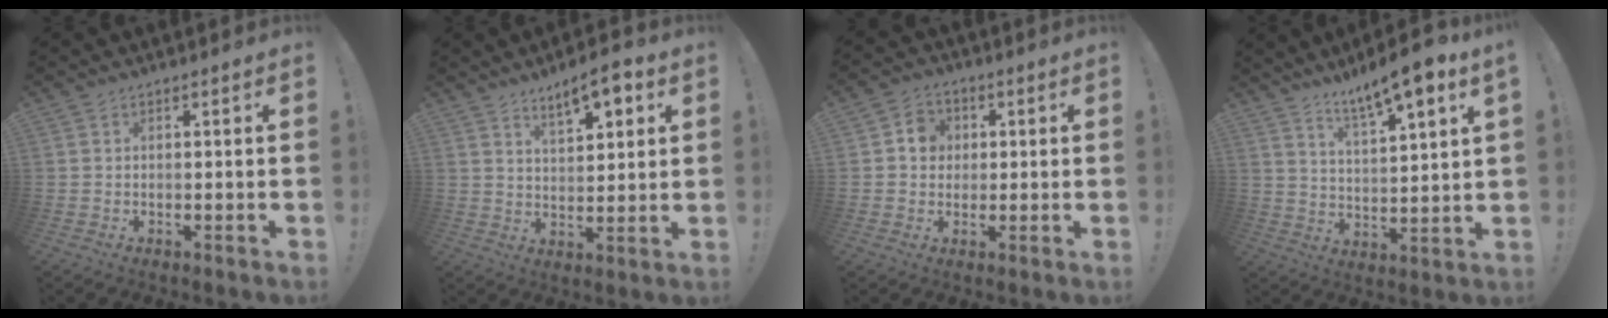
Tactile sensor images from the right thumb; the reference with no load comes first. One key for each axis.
{"total": 9.0, "fx": 6.1, "fy": 3.0, "fz": 5.9, "tx": -0.089, "ty": -0.029, "tz": 0.104}
{"total": 6.5, "fx": 1.3, "fy": 5.8, "fz": 2.6, "tx": -0.031, "ty": 0.002, "tz": 0.025}
{"total": 10.7, "fx": 8.2, "fy": 0.9, "fz": 6.8, "tx": -0.121, "ty": -0.051, "tz": 0.137}